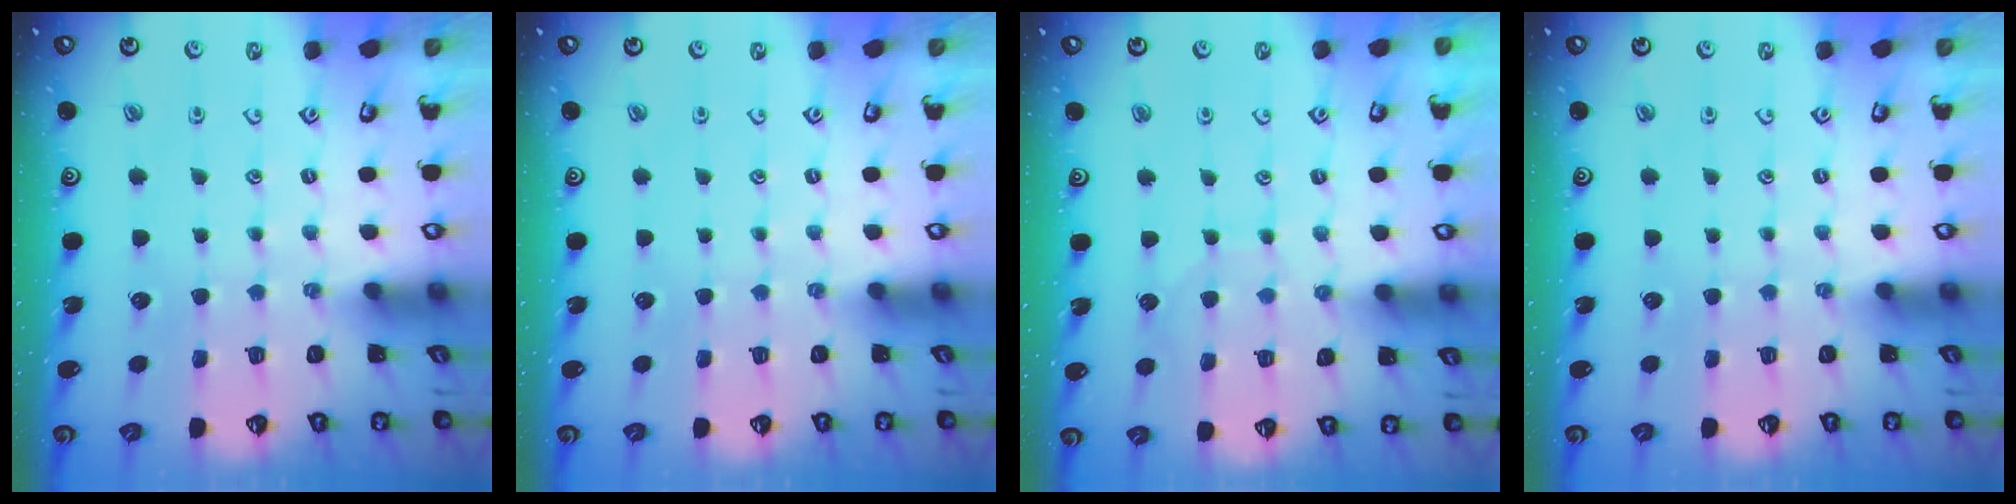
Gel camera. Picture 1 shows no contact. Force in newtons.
{"total": 0.0}
{"total": 5.4, "press": 5.4, "slide": 0.5}
{"total": 0.0}